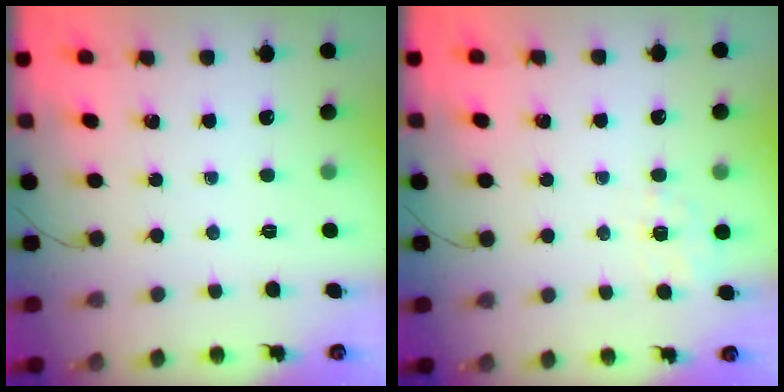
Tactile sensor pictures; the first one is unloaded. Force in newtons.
{"total": 1.4, "press": 0.4, "slide": 1.4}